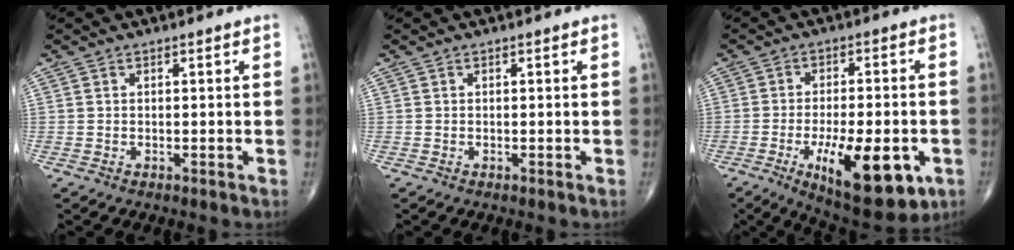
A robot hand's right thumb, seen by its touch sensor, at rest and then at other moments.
{"total": 0.0}
{"total": 17.1, "force": [-6.0, 6.4, 14.7], "torque": [-0.203, 0.002, -0.075]}